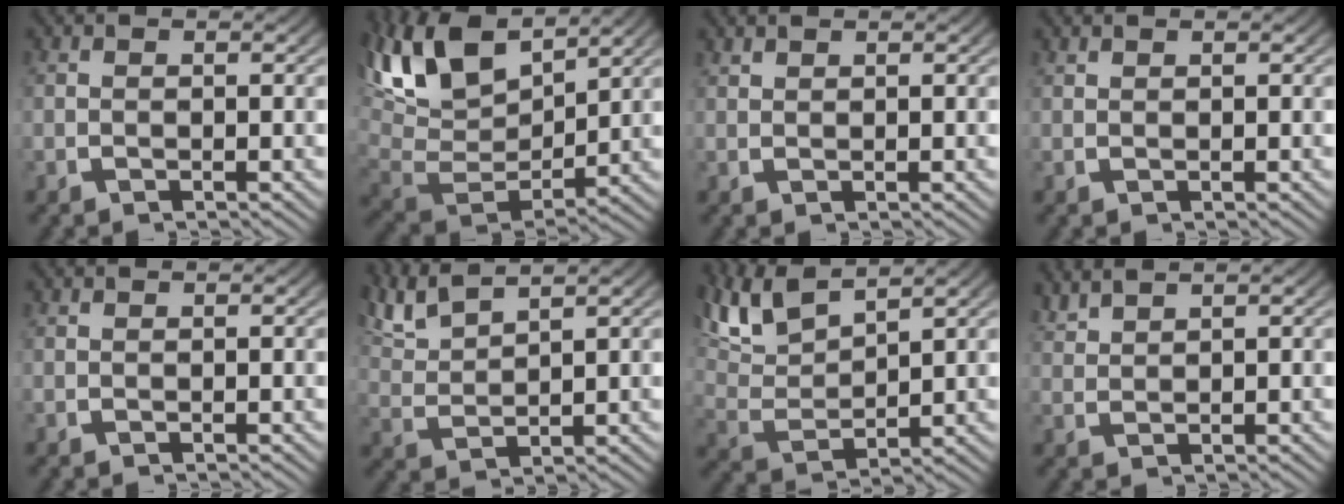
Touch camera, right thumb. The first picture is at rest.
{"total": 10.9, "force": [3.6, 6.5, 7.9], "torque": [-0.180, -0.015, 0.069]}
{"total": 0.9, "force": [0.9, 0.0, -0.1], "torque": [0.003, 0.001, 0.022]}
{"total": 0.6, "force": [0.6, -0.1, -0.1], "torque": [0.003, 0.000, 0.015]}
{"total": 0.0}
{"total": 4.5, "force": [3.8, 1.5, 2.0], "torque": [-0.051, 0.005, 0.079]}
{"total": 6.8, "force": [4.0, 3.5, 4.2], "torque": [-0.101, -0.001, 0.079]}
{"total": 2.5, "force": [2.4, 0.2, 0.5], "torque": [-0.008, 0.008, 0.051]}